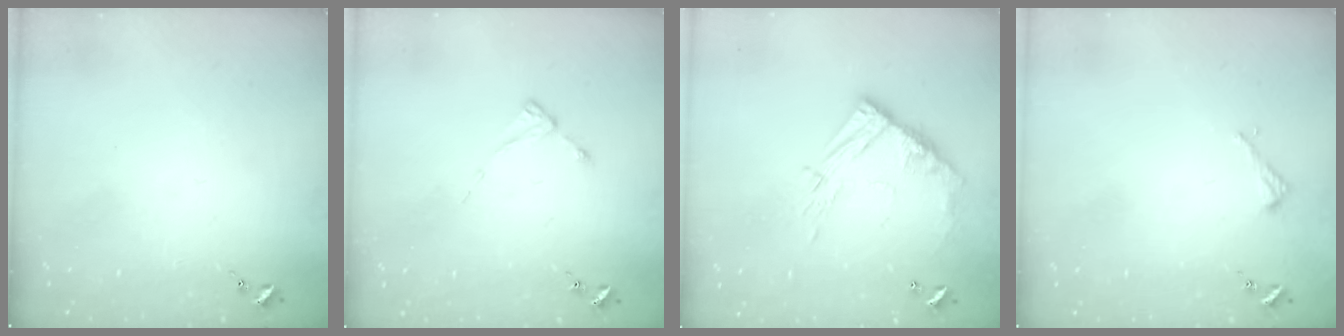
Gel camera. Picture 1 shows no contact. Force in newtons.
{"total": 2.0, "press": 2.0, "slide": 0.3}
{"total": 12.9, "press": 12.9, "slide": 1.3}
{"total": 2.2, "press": 2.2, "slide": 0.2}